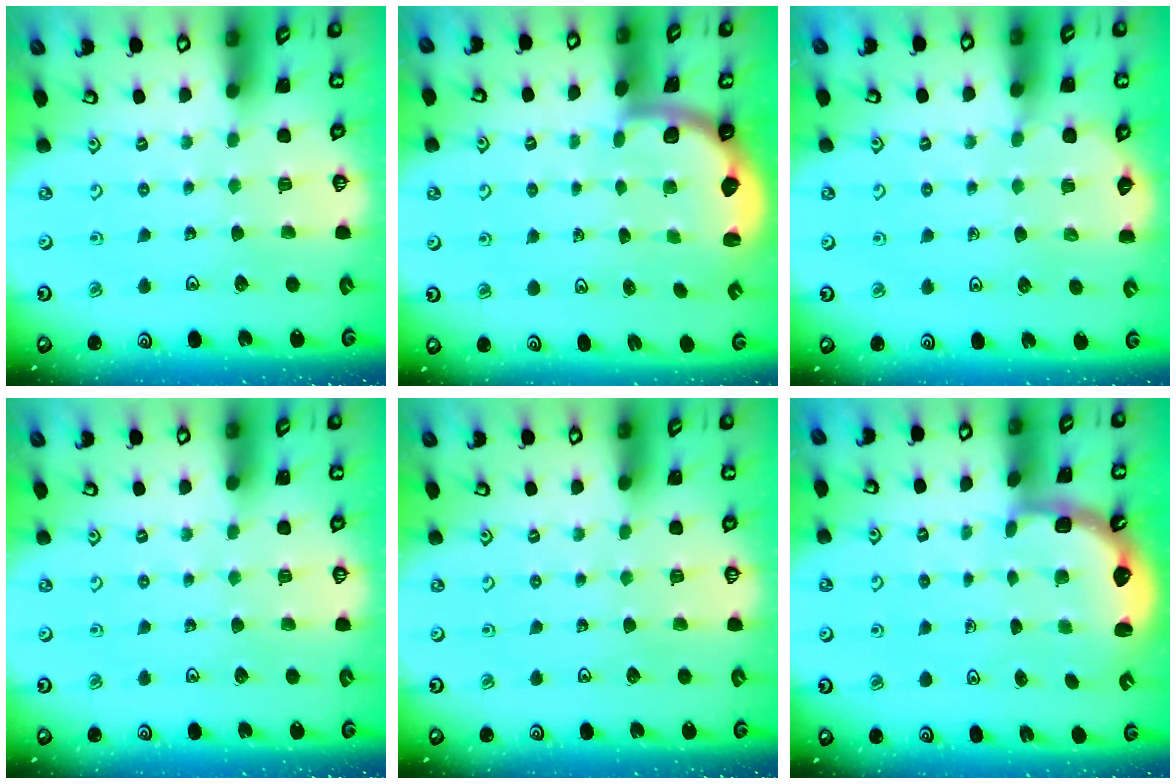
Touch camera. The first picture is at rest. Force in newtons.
{"total": 2.1, "press": 2.0, "slide": 0.7}
{"total": 4.1, "press": 4.0, "slide": 0.7}
{"total": 0.0}
{"total": 0.0}
{"total": 2.5, "press": 2.2, "slide": 1.3}